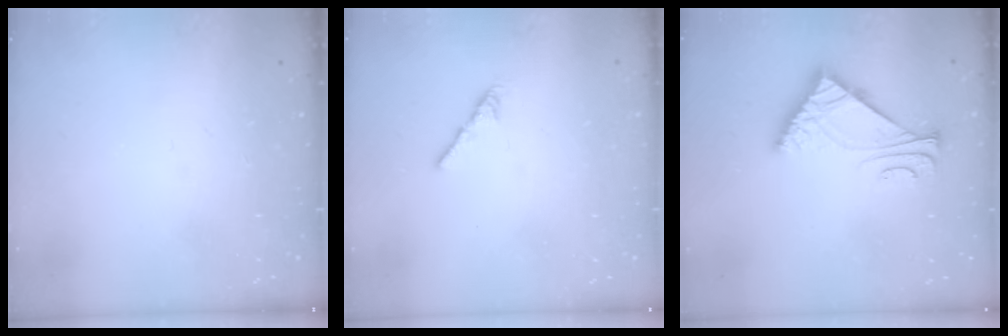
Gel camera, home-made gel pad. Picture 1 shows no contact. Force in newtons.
{"total": 2.1, "press": 2.0, "slide": 0.7}
{"total": 7.9, "press": 7.7, "slide": 1.5}